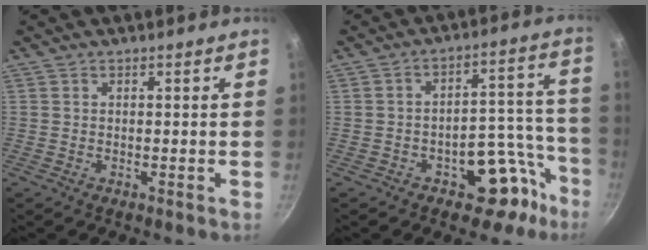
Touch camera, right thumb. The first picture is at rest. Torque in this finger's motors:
{"motor_torque": [2.92, 2.09, 0.89, -0.60, 0.02]}